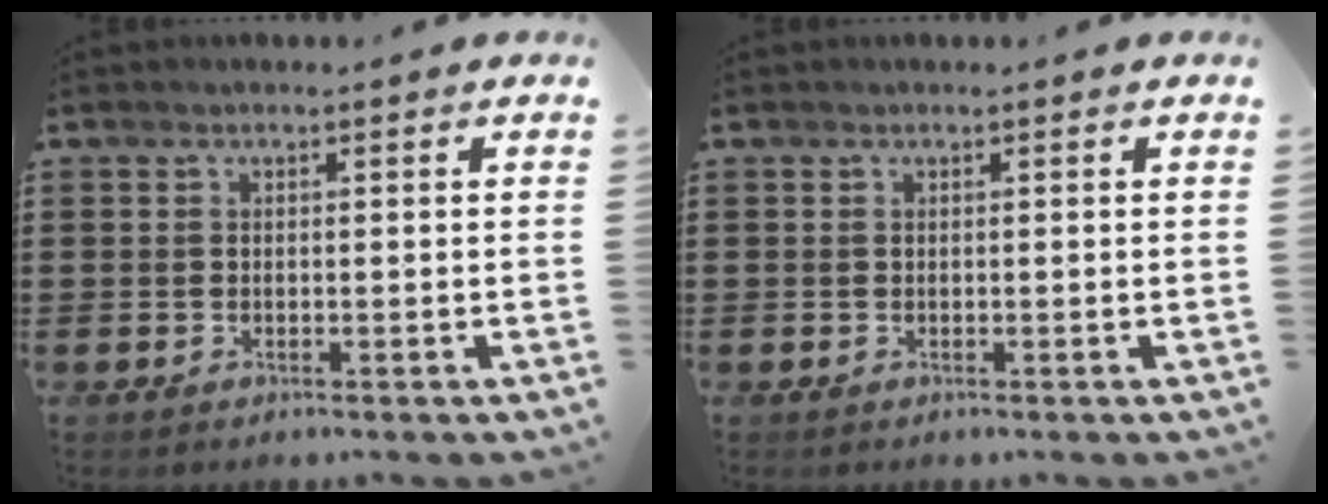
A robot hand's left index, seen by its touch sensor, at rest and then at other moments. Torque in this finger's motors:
{"motor_torque": [0.18, 1.02, 0.00, 0.00]}